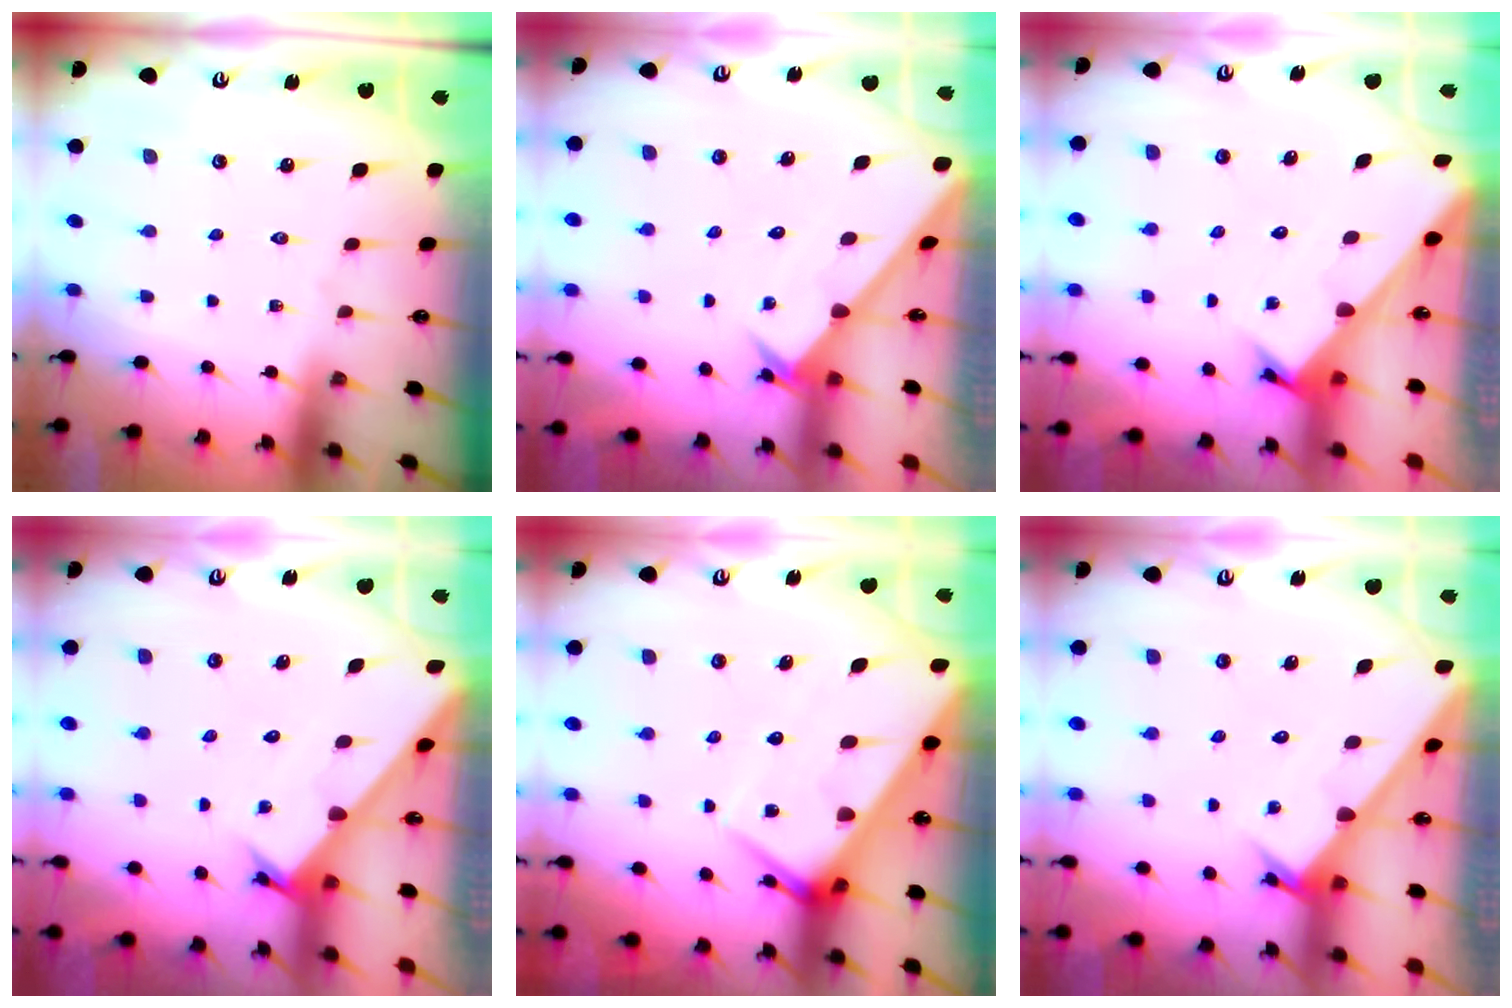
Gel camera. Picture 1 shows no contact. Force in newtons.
{"total": 2.4, "press": 2.4, "slide": 0.1}
{"total": 2.3, "press": 2.3, "slide": 0.2}
{"total": 2.2, "press": 2.2, "slide": 0.2}
{"total": 8.1, "press": 8.0, "slide": 0.5}
{"total": 2.9, "press": 2.9, "slide": 0.1}